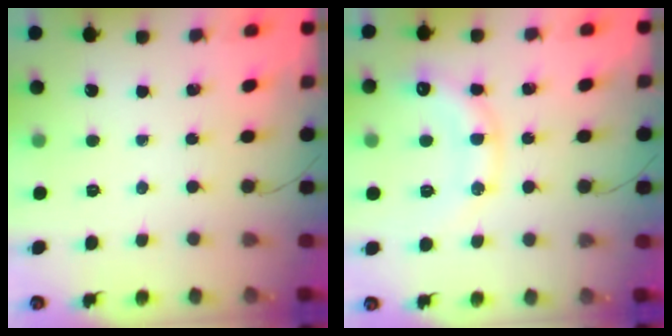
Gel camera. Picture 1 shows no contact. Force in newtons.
{"total": 13.3, "press": 13.3, "slide": 0.9}